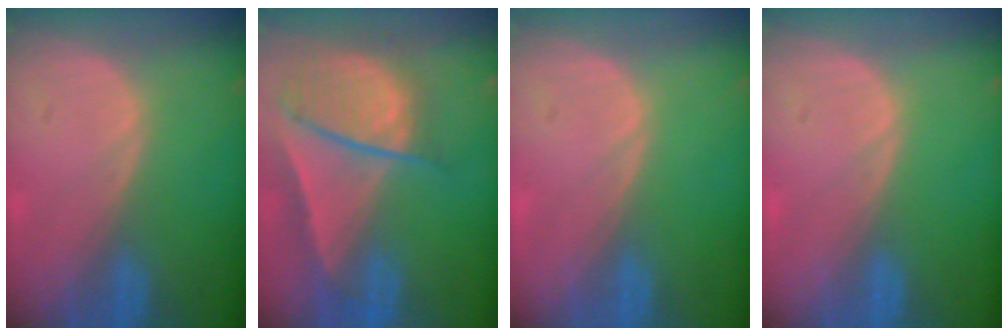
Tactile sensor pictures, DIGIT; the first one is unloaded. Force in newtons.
{"total": 9.5, "press": 8.1, "slide": 5.0}
{"total": 0.0}
{"total": 0.0}